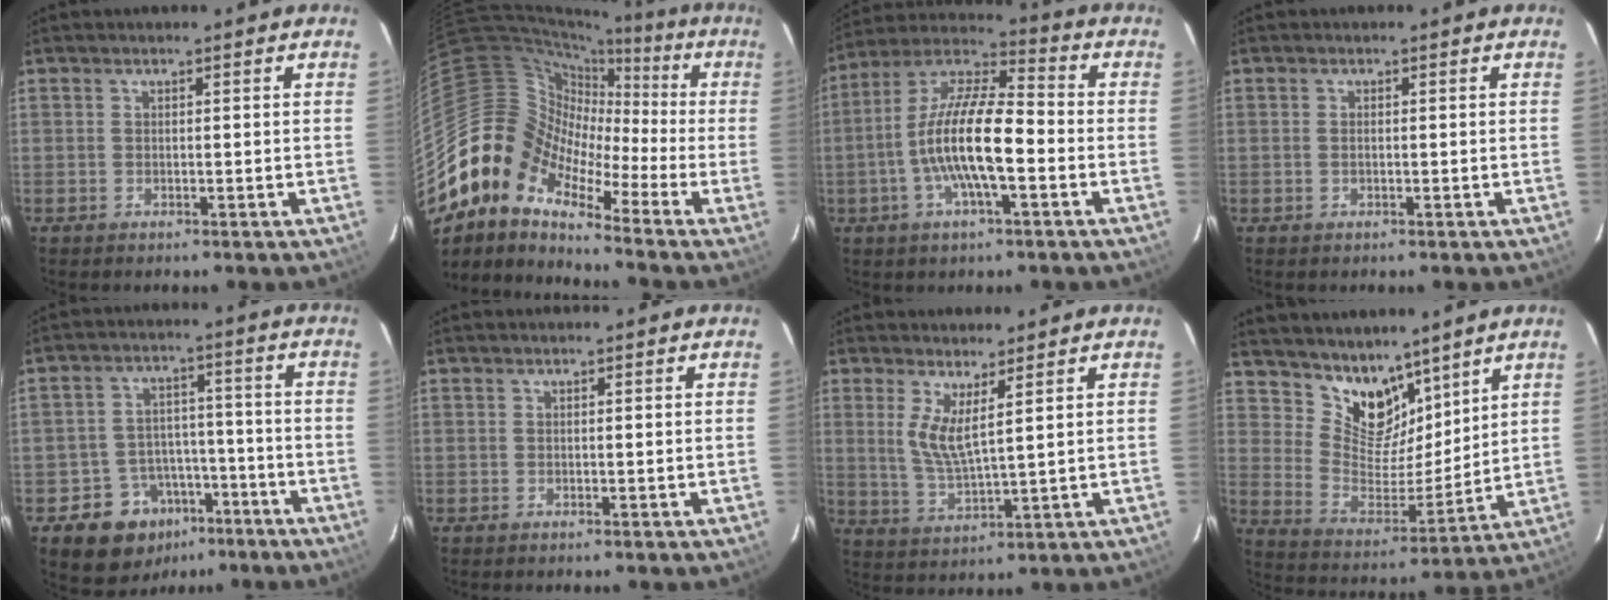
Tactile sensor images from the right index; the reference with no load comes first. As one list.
[{"total": 11.1, "force": [-6.8, 7.5, 4.5], "torque": [-0.070, 0.027, -0.163]}, {"total": 14.6, "force": [-3.5, 3.7, 13.7], "torque": [-0.264, 0.000, -0.072]}, {"total": 0.7, "force": [-0.1, 0.3, 0.6], "torque": [-0.014, 0.001, -0.003]}, {"total": 11.1, "force": [-6.5, 8.6, 2.6], "torque": [-0.059, 0.035, -0.080]}, {"total": 0.0}, {"total": 6.1, "force": [2.6, 0.9, 5.4], "torque": [-0.110, -0.018, 0.053]}, {"total": 12.3, "force": [9.4, 6.5, 4.5], "torque": [-0.084, -0.002, 0.181]}]